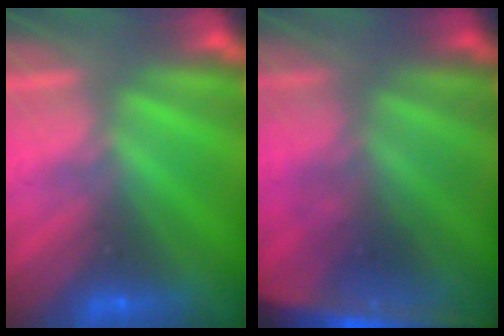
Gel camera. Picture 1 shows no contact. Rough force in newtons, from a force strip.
{"total": 4.6}